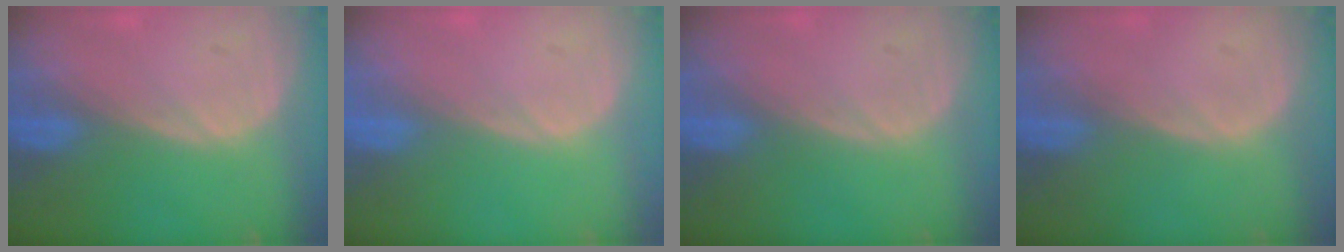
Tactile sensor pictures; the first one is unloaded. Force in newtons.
{"total": 0.0}
{"total": 0.0}
{"total": 0.0}